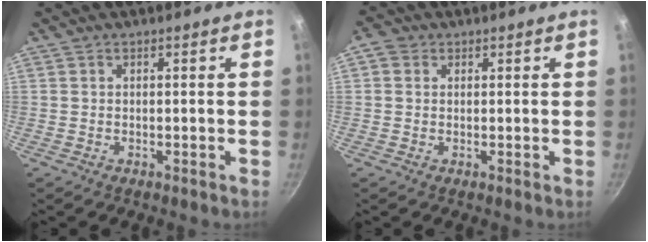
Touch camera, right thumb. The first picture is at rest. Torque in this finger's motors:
{"motor_torque": [-0.74, 0.35, 0.04, -0.42, -0.04]}